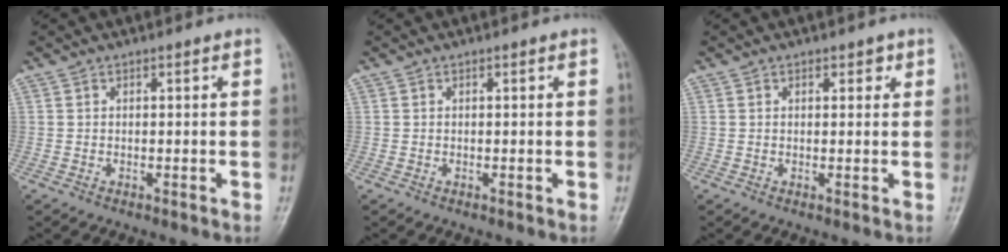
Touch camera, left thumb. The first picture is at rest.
{"total": 0.0}
{"total": 1.7, "force": [0.9, 1.1, 1.0], "torque": [0.002, -0.001, 0.009]}